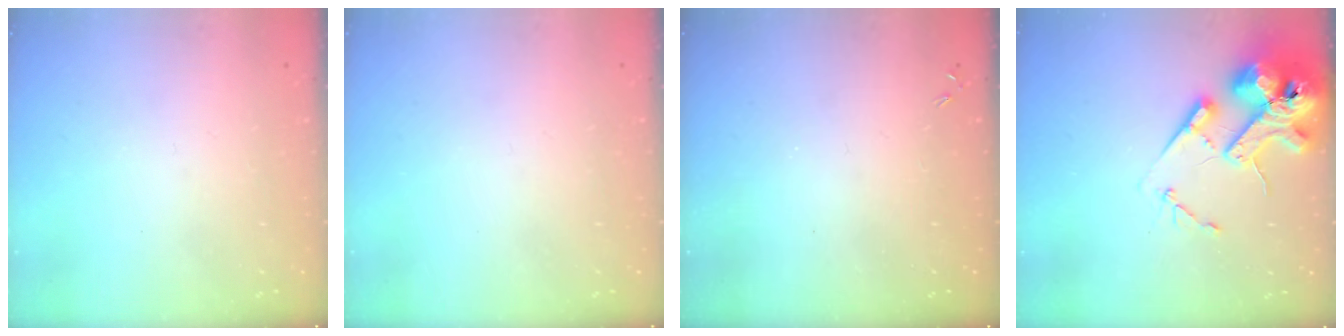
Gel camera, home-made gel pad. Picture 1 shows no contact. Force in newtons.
{"total": 0.0}
{"total": 0.0}
{"total": 17.7, "press": 17.5, "slide": 2.8}